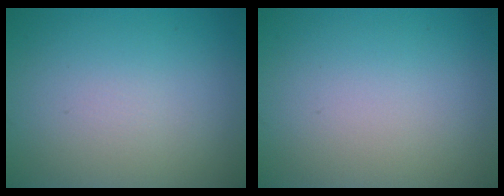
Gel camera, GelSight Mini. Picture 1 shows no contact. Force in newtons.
{"total": 0.0}